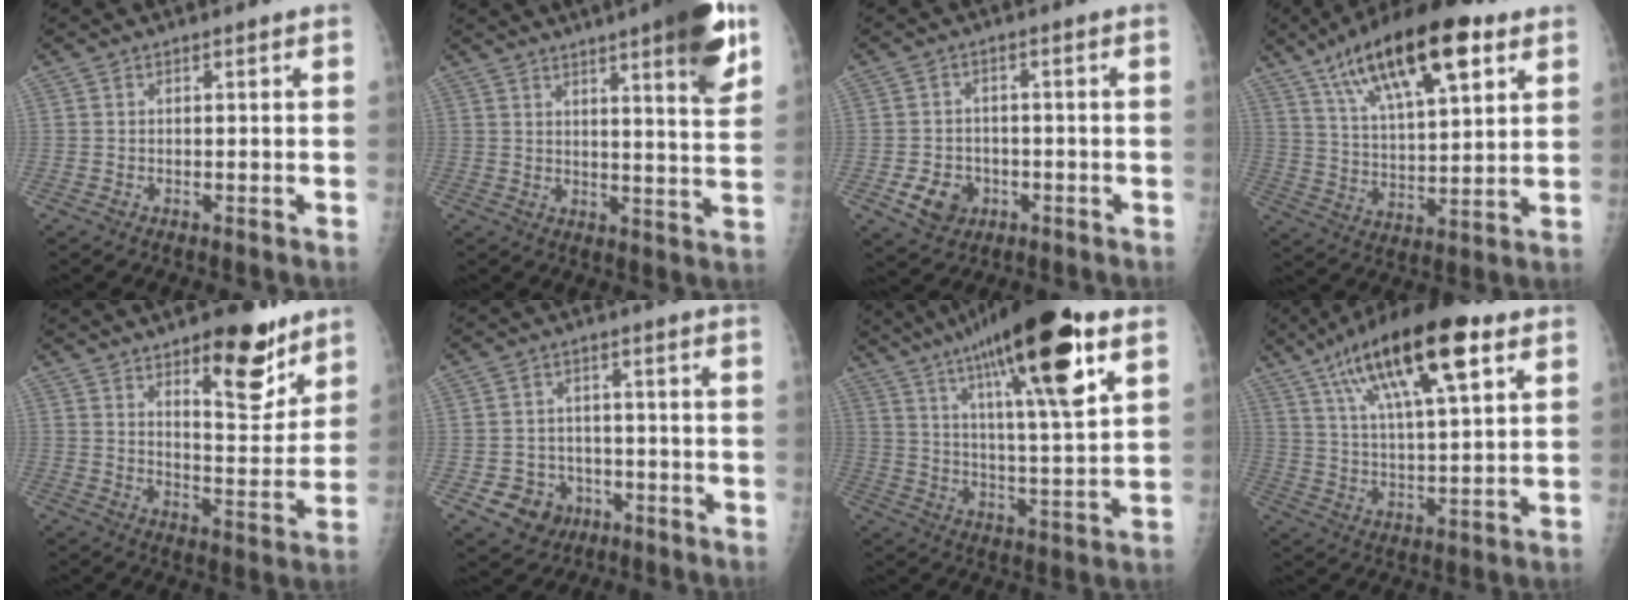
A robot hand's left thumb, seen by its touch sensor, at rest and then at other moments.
{"total": 14.6, "force": [8.3, 2.3, 11.8], "torque": [-0.142, -0.037, 0.108]}
{"total": 6.0, "force": [-2.2, 4.9, 2.7], "torque": [-0.030, 0.010, -0.031]}
{"total": 21.0, "force": [11.1, 7.4, 16.2], "torque": [-0.249, -0.023, 0.191]}
{"total": 14.7, "force": [9.2, 5.6, 10.0], "torque": [-0.096, -0.061, 0.137]}
{"total": 7.2, "force": [-3.2, 6.2, 1.7], "torque": [-0.007, 0.022, -0.040]}
{"total": 24.2, "force": [13.4, 4.5, 19.6], "torque": [-0.317, -0.031, 0.217]}
{"total": 20.8, "force": [10.7, 6.3, 16.7], "torque": [-0.271, -0.015, 0.182]}